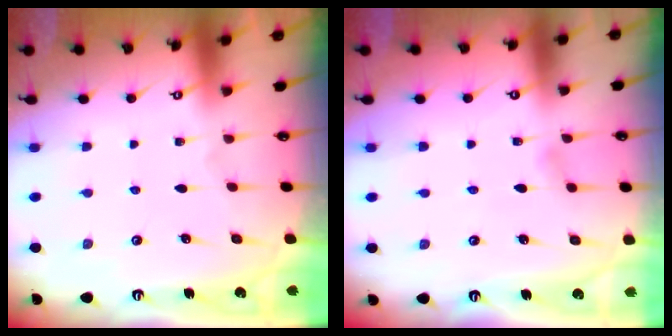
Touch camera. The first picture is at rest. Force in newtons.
{"total": 3.9, "press": 3.9, "slide": 0.5}